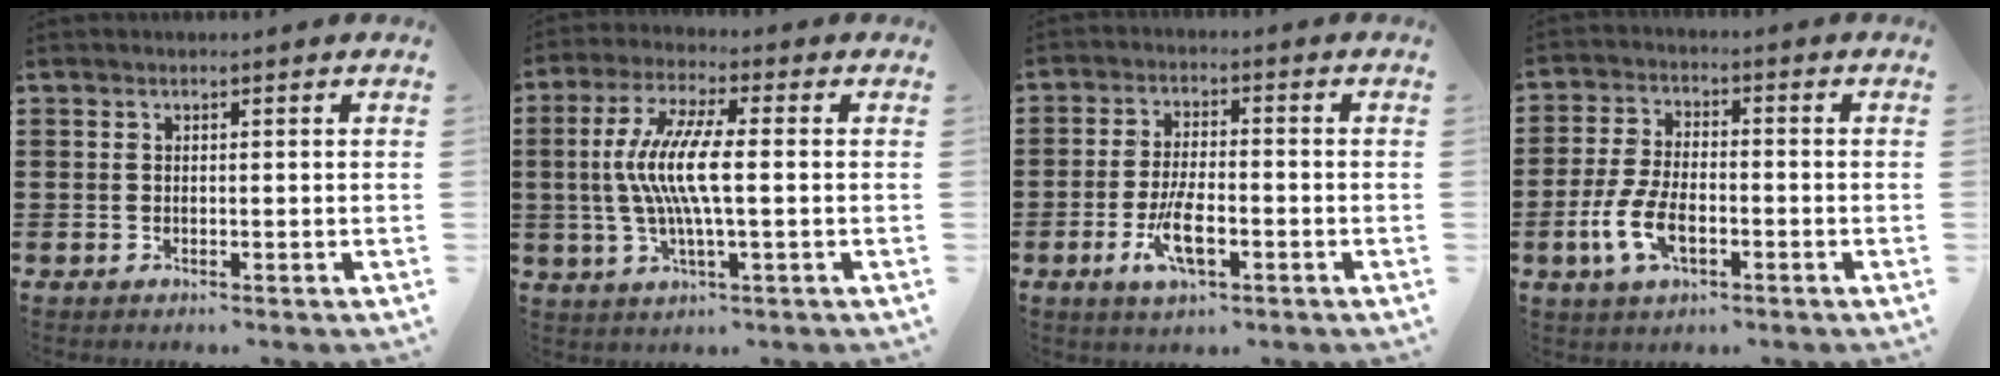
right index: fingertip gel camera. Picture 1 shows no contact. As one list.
[{"total": 8.8, "force": [0.3, 3.4, 8.1], "torque": [-0.174, 0.001, 0.000]}, {"total": 6.5, "force": [-2.4, 2.2, 5.7], "torque": [-0.125, -0.009, -0.048]}, {"total": 6.9, "force": [-2.5, 3.2, 5.6], "torque": [-0.134, -0.003, -0.052]}]